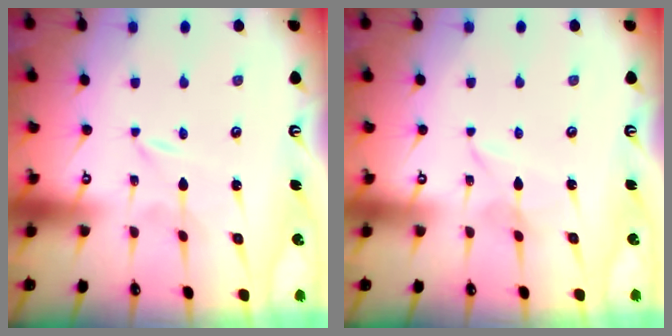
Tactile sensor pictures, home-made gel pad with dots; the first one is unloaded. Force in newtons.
{"total": 2.5, "press": 2.5, "slide": 0.2}